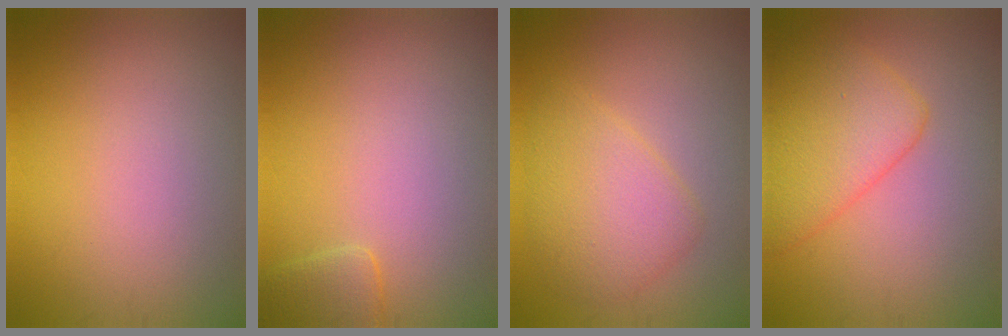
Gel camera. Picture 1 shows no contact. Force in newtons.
{"total": 1.7, "press": 1.7, "slide": 0.2}
{"total": 4.2, "press": 4.2, "slide": 0.0}
{"total": 5.4, "press": 5.4, "slide": 0.3}